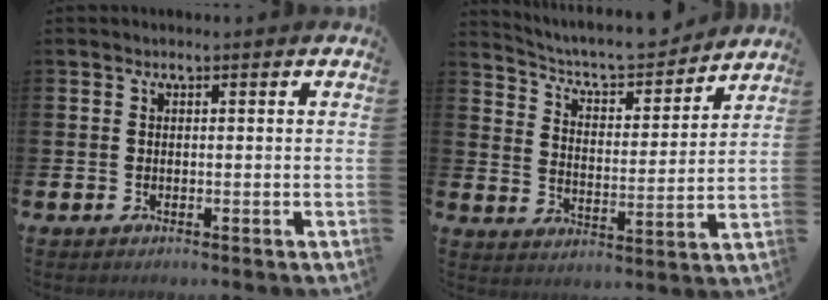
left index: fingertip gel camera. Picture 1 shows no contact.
{"total": 7.3, "force": [6.8, 1.5, 2.0], "torque": [-0.066, -0.051, 0.115]}